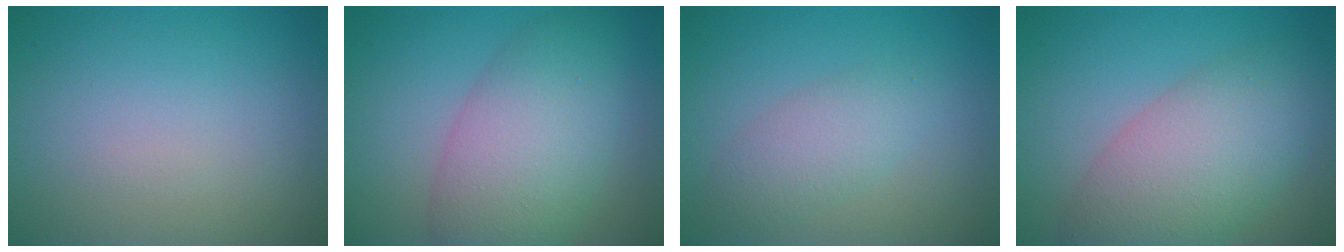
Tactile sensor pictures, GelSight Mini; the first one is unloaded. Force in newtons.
{"total": 7.7, "press": 7.7, "slide": 0.0}
{"total": 2.9, "press": 2.9, "slide": 0.1}
{"total": 7.7, "press": 7.7, "slide": 0.2}